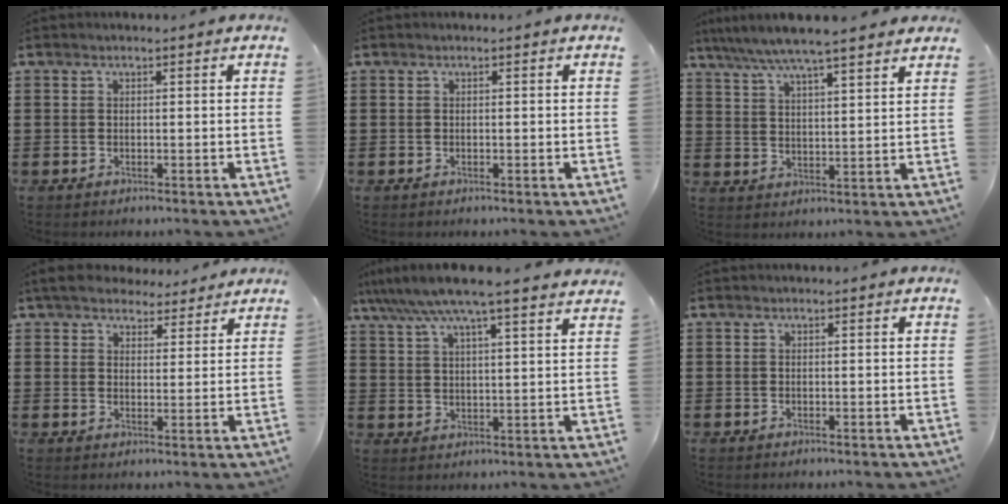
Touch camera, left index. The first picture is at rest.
{"total": 0.0}
{"total": 5.8, "force": [5.1, -0.1, 2.8], "torque": [-0.072, -0.021, 0.088]}
{"total": 4.9, "force": [4.4, 1.8, 1.3], "torque": [-0.039, -0.007, 0.082]}
{"total": 7.5, "force": [6.4, -0.2, 3.9], "torque": [-0.095, -0.028, 0.112]}
{"total": 0.0}